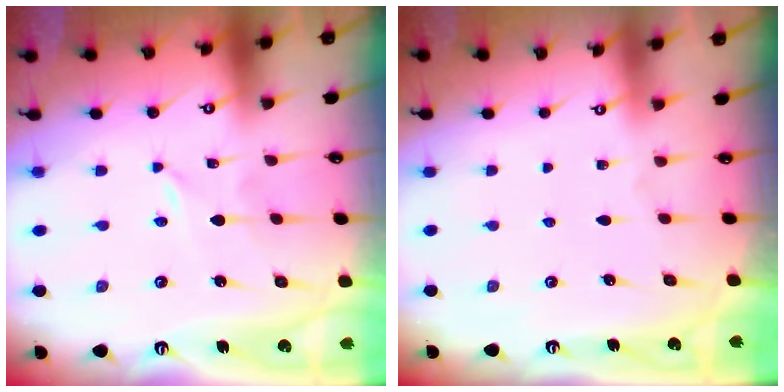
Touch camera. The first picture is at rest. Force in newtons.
{"total": 0.0}